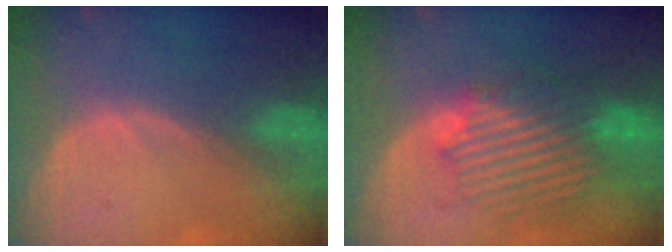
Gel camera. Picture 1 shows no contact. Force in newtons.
{"total": 9.5, "press": 9.3, "slide": 2.1}